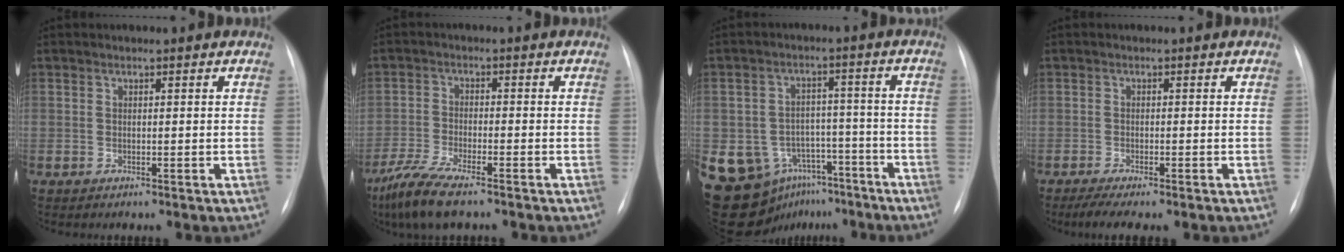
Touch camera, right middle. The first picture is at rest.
{"total": 7.6, "force": [-5.7, 1.1, 4.9], "torque": [-0.106, -0.022, -0.103]}
{"total": 15.3, "force": [-8.7, 11.5, 5.0], "torque": [-0.089, 0.043, -0.115]}
{"total": 4.9, "force": [-3.6, 0.8, 3.2], "torque": [-0.055, -0.014, -0.054]}